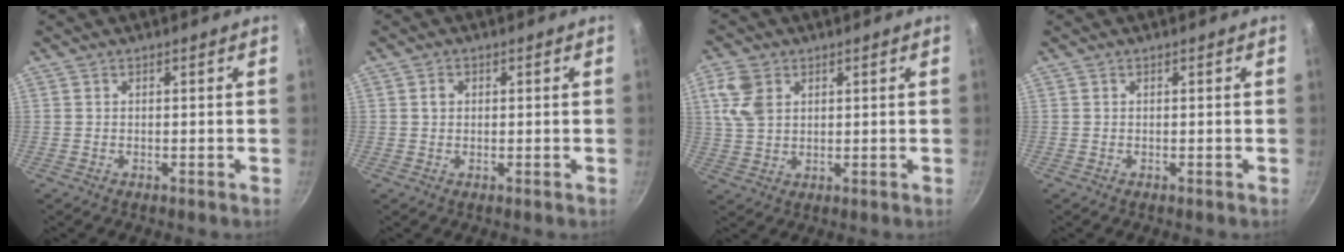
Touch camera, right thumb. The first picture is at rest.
{"total": 1.7, "force": [0.4, 1.4, 0.8], "torque": [-0.007, 0.004, 0.005]}
{"total": 7.3, "force": [2.6, 5.2, 4.4], "torque": [-0.082, 0.001, 0.052]}
{"total": 0.0}